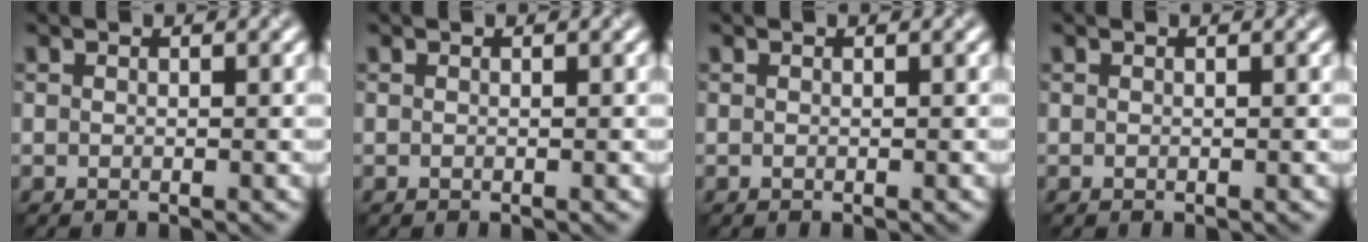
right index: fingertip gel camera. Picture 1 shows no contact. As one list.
[{"total": 0.0}, {"total": 0.0}, {"total": 0.0}]